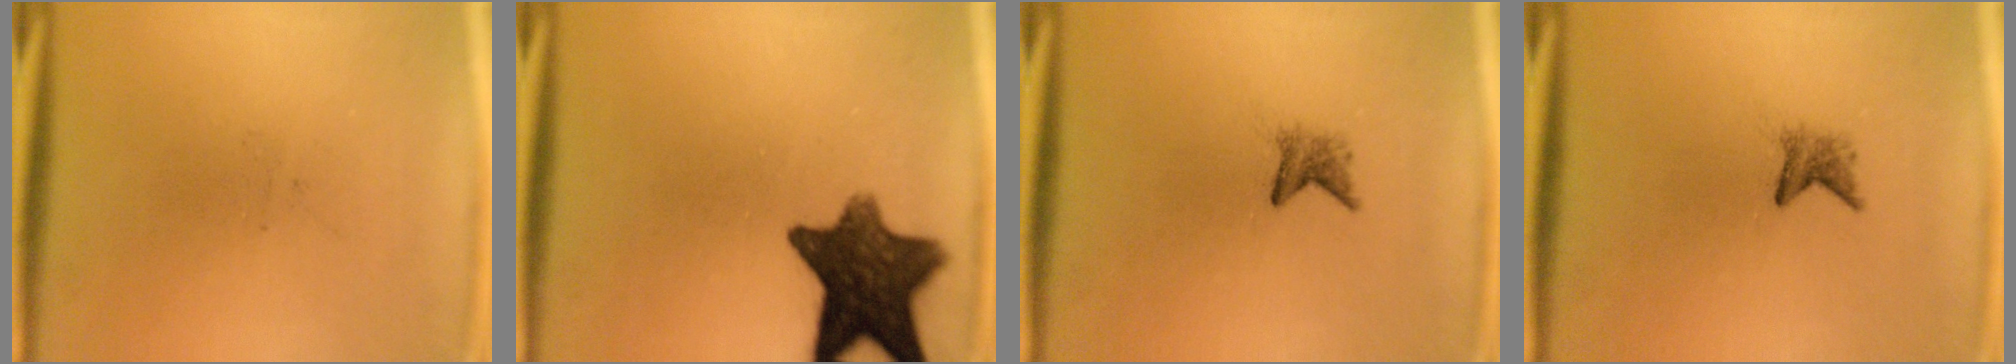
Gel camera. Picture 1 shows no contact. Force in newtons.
{"total": 12.4}
{"total": 1.8}
{"total": 1.8}